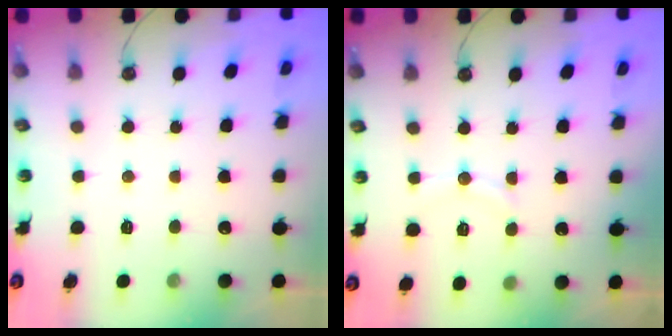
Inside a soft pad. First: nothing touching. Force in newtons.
{"total": 6.8, "press": 6.8, "slide": 0.7}